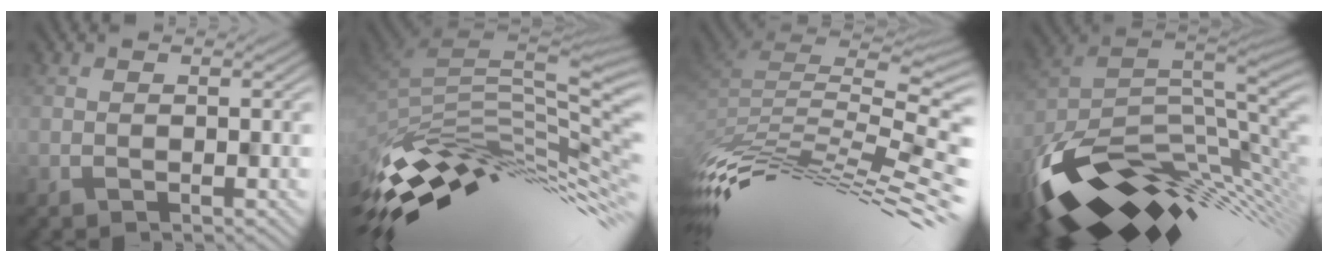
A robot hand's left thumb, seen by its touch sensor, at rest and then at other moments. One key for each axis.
{"total": 13.9, "fx": -4.6, "fy": 3.8, "fz": 12.5, "tx": -0.225, "ty": 0.012, "tz": -0.087}
{"total": 13.7, "fx": -4.2, "fy": 4.2, "fz": 12.3, "tx": -0.244, "ty": 0.012, "tz": -0.074}
{"total": 14.7, "fx": -6.1, "fy": 6.5, "fz": 11.7, "tx": -0.232, "ty": -0.019, "tz": -0.108}